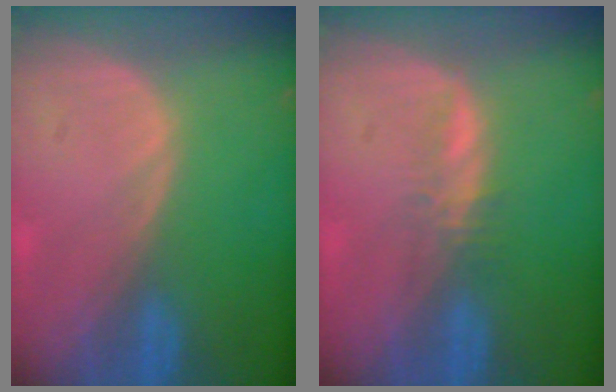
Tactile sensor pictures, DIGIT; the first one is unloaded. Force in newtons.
{"total": 2.0, "press": 1.8, "slide": 0.6}